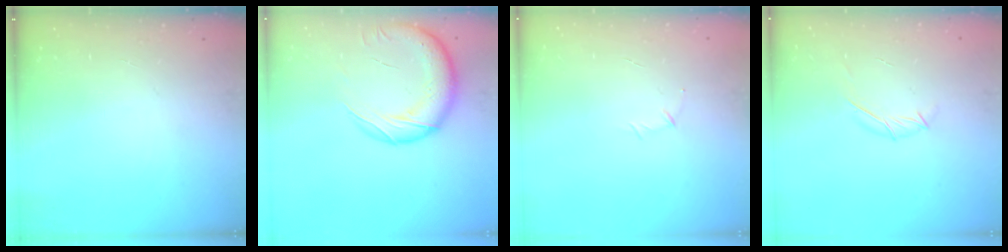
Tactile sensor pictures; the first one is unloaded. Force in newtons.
{"total": 22.7, "press": 22.1, "slide": 5.1}
{"total": 4.0, "press": 3.9, "slide": 0.9}
{"total": 6.7, "press": 6.5, "slide": 1.5}